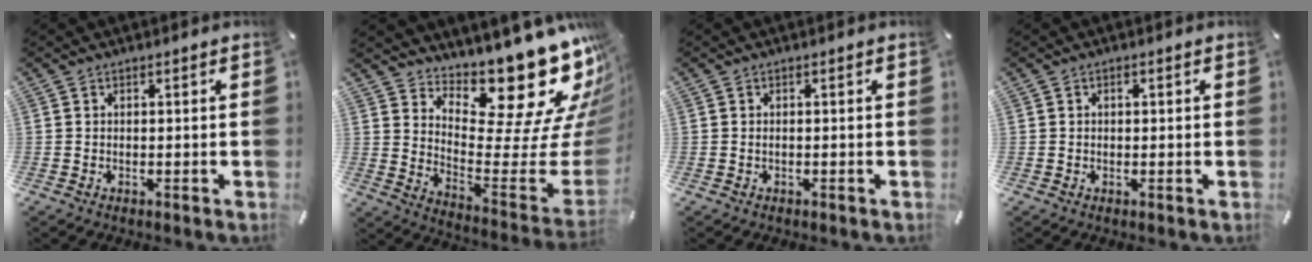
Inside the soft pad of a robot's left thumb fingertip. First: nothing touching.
{"total": 21.6, "force": [15.9, 7.2, 12.8], "torque": [-0.128, -0.151, 0.251]}
{"total": 0.6, "force": [-0.1, 0.4, 0.4], "torque": [-0.010, 0.000, -0.003]}
{"total": 0.8, "force": [0.2, 0.6, 0.5], "torque": [-0.011, 0.003, 0.002]}